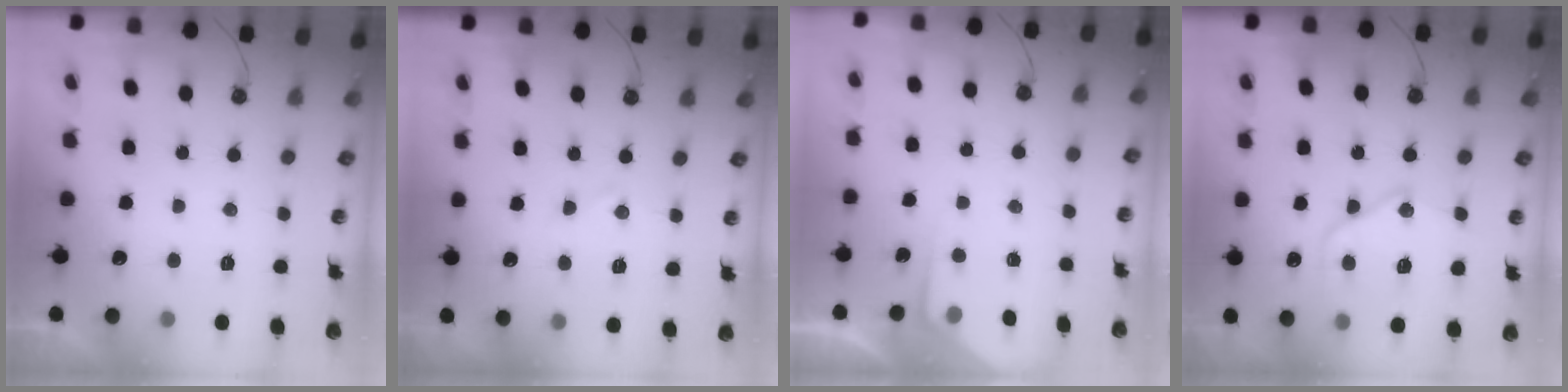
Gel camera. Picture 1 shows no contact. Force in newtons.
{"total": 7.5, "press": 7.4, "slide": 0.5}
{"total": 4.1, "press": 4.0, "slide": 0.5}
{"total": 15.6, "press": 15.6, "slide": 1.2}